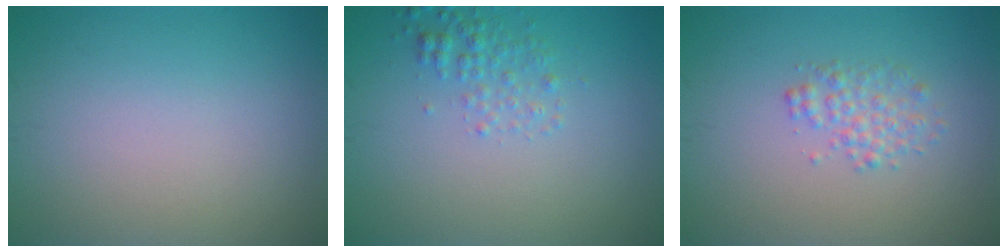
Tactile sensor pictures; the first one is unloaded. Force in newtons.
{"total": 1.8, "press": 1.8, "slide": 0.1}
{"total": 2.0, "press": 2.0, "slide": 0.1}